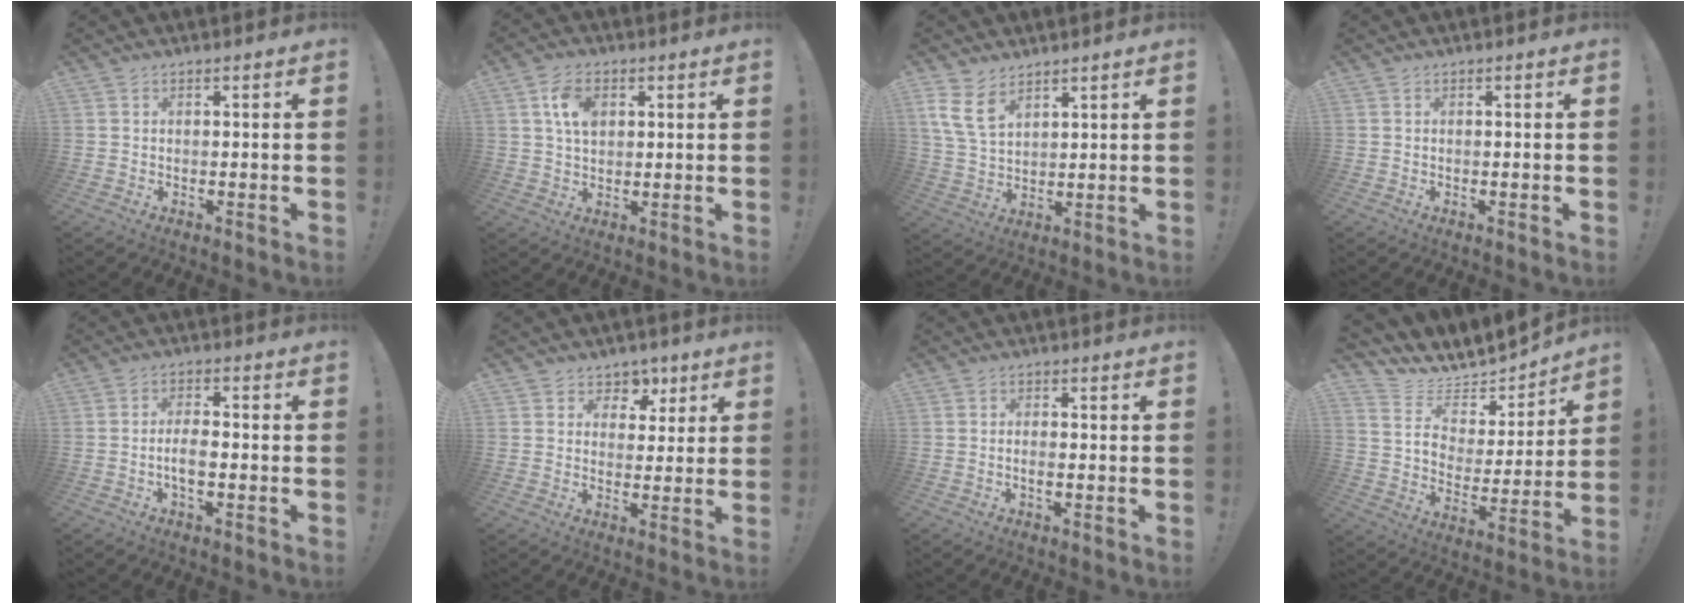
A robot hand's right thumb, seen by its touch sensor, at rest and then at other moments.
{"total": 8.0, "force": [2.5, 5.3, 5.4], "torque": [-0.090, 0.007, 0.049]}
{"total": 8.7, "force": [5.1, 4.9, 5.1], "torque": [-0.102, -0.015, 0.105]}
{"total": 0.0}
{"total": 5.2, "force": [-1.6, 2.1, 4.5], "torque": [-0.085, 0.001, -0.032]}
{"total": 5.9, "force": [2.5, 5.2, 0.6], "torque": [0.001, -0.016, 0.052]}
{"total": 2.0, "force": [-0.8, 0.6, 1.7], "torque": [-0.025, -0.001, -0.015]}
{"total": 10.8, "force": [9.5, 4.7, 2.2], "torque": [-0.049, -0.087, 0.172]}